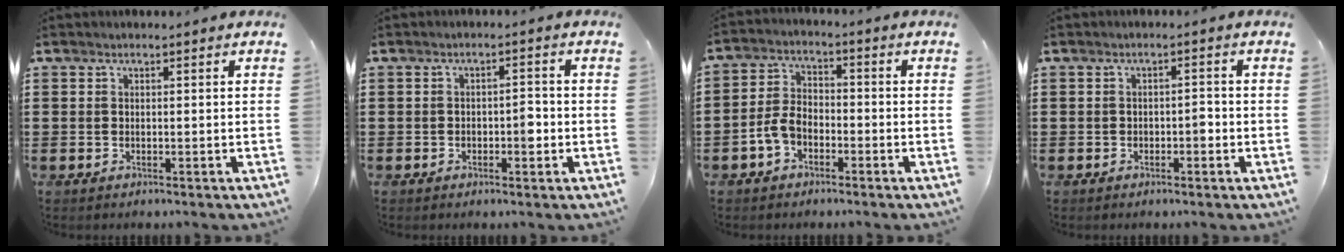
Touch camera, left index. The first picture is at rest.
{"total": 2.5, "force": [-0.7, 1.1, 2.1], "torque": [-0.033, 0.000, -0.017]}
{"total": 4.8, "force": [-2.6, 2.9, 2.8], "torque": [-0.079, 0.004, -0.057]}
{"total": 1.6, "force": [-0.6, 0.7, 1.2], "torque": [-0.027, 0.003, -0.014]}